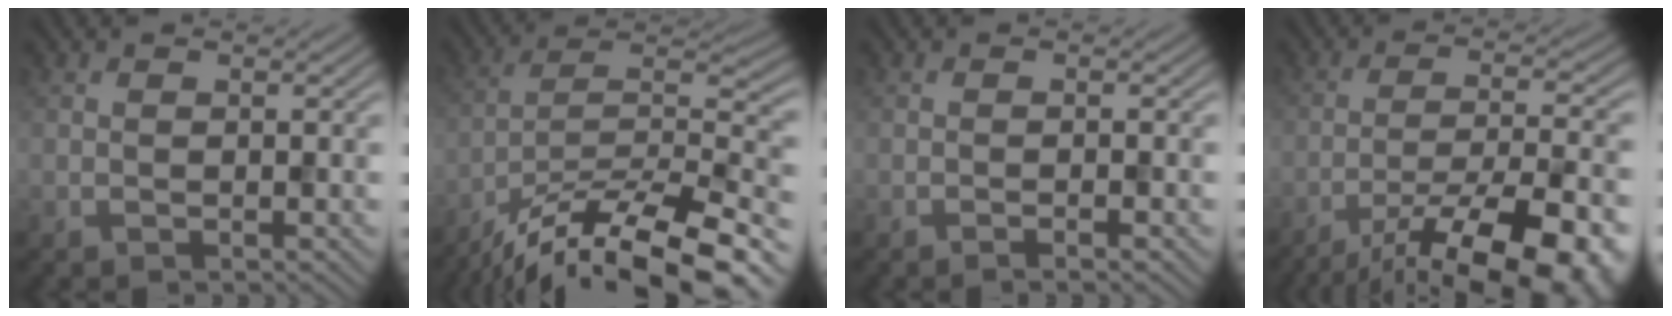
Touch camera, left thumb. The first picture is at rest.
{"total": 17.6, "force": [-13.6, 4.6, 10.1], "torque": [-0.180, -0.021, -0.226]}
{"total": 1.4, "force": [-0.8, 0.1, 1.2], "torque": [-0.015, 0.003, -0.017]}
{"total": 18.0, "force": [-13.0, 5.1, 11.5], "torque": [-0.142, -0.019, -0.180]}